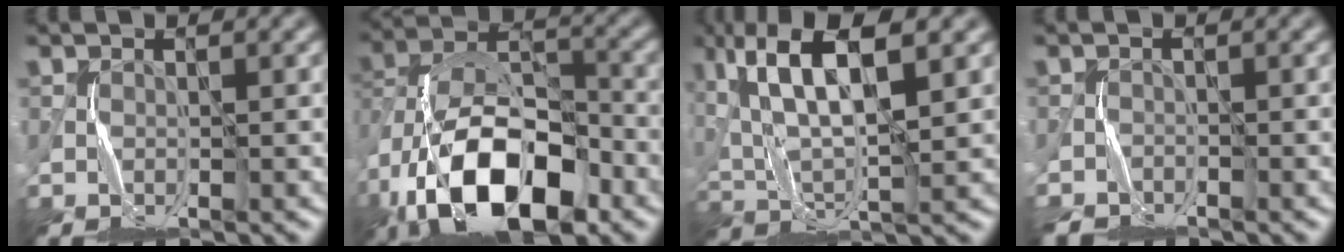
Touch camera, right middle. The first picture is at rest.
{"total": 14.1, "force": [-6.2, 7.6, 10.0], "torque": [-0.172, -0.011, -0.113]}
{"total": 9.2, "force": [3.9, 2.5, 7.9], "torque": [-0.159, 0.011, 0.080]}
{"total": 2.0, "force": [-1.9, 0.5, 0.0], "torque": [0.003, -0.011, -0.044]}